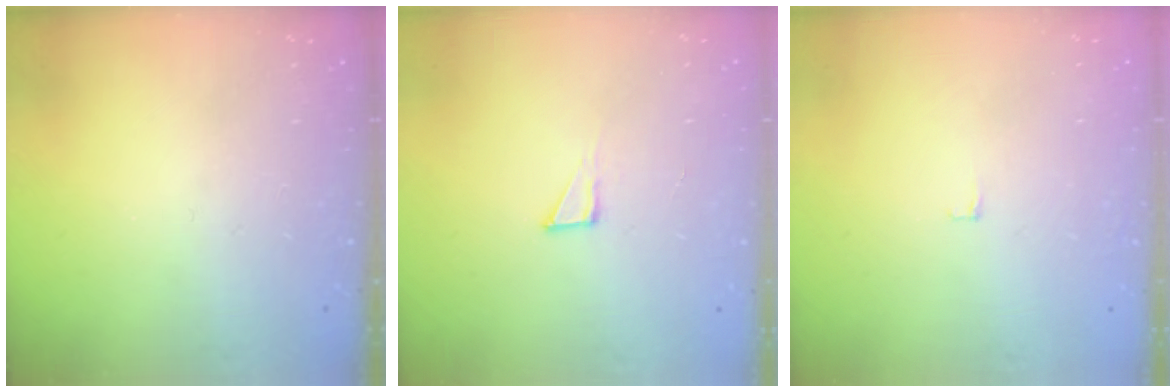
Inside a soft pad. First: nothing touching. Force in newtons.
{"total": 4.1, "press": 4.1, "slide": 0.3}
{"total": 2.4, "press": 2.4, "slide": 0.2}